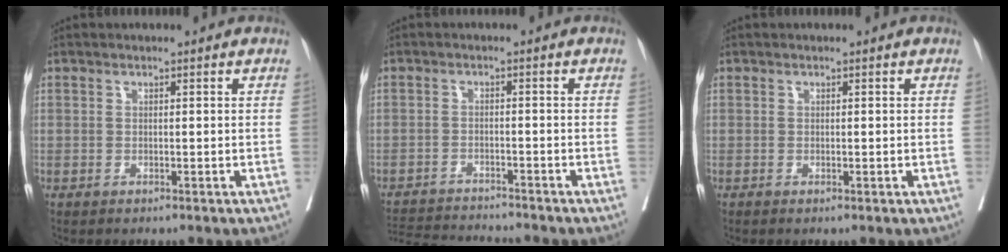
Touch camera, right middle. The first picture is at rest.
{"total": 8.3, "force": [-8.1, -0.3, 1.6], "torque": [-0.022, -0.004, -0.132]}
{"total": 0.0}